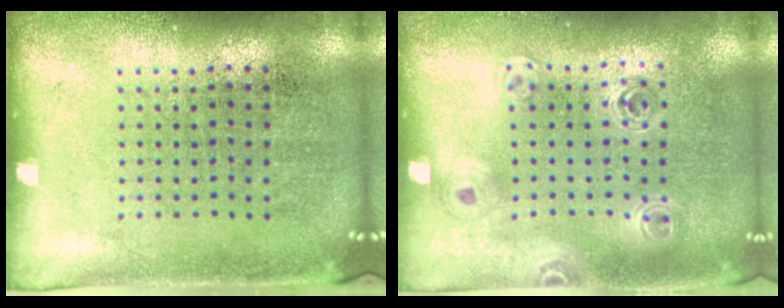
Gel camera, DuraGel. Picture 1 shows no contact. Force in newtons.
{"total": 1.4, "press": 1.3, "slide": 0.5}